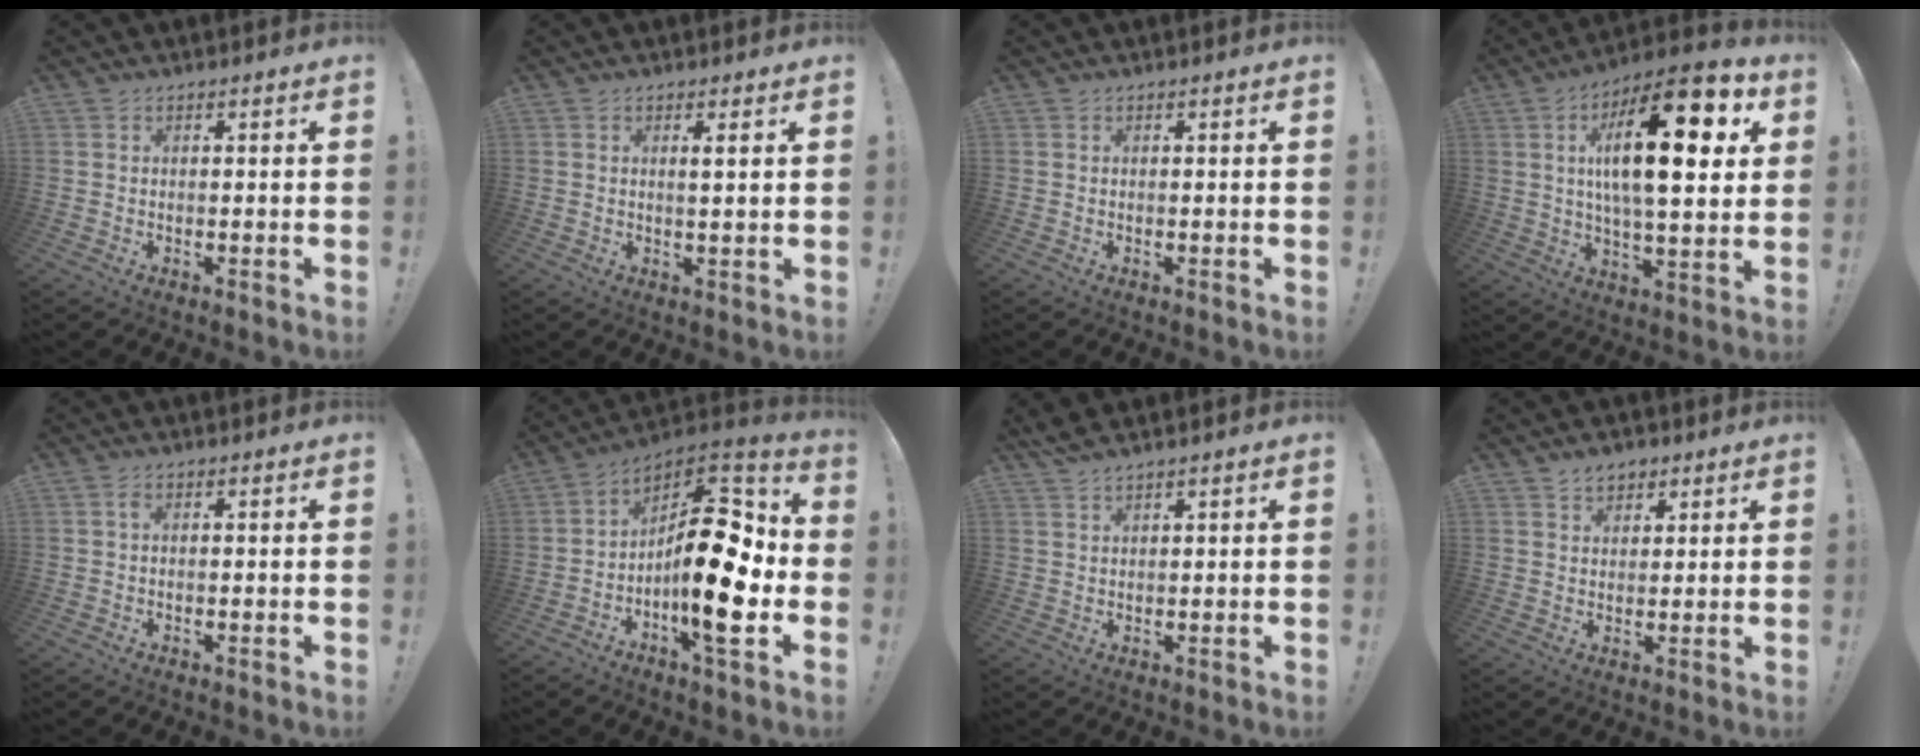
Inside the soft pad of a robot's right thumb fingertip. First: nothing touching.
{"total": 2.3, "force": [0.9, -0.2, 2.1], "torque": [-0.028, -0.009, 0.010]}
{"total": 0.0}
{"total": 23.3, "force": [6.7, 8.0, 20.9], "torque": [-0.350, -0.018, 0.092]}
{"total": 1.0, "force": [0.0, 0.5, 0.8], "torque": [-0.026, 0.009, 0.000]}
{"total": 20.7, "force": [-3.9, 8.0, 18.7], "torque": [-0.285, 0.014, -0.061]}
{"total": 2.1, "force": [2.0, 0.0, 0.6], "torque": [-0.014, -0.012, 0.037]}
{"total": 4.3, "force": [3.0, 2.8, 1.2], "torque": [-0.018, -0.010, 0.054]}